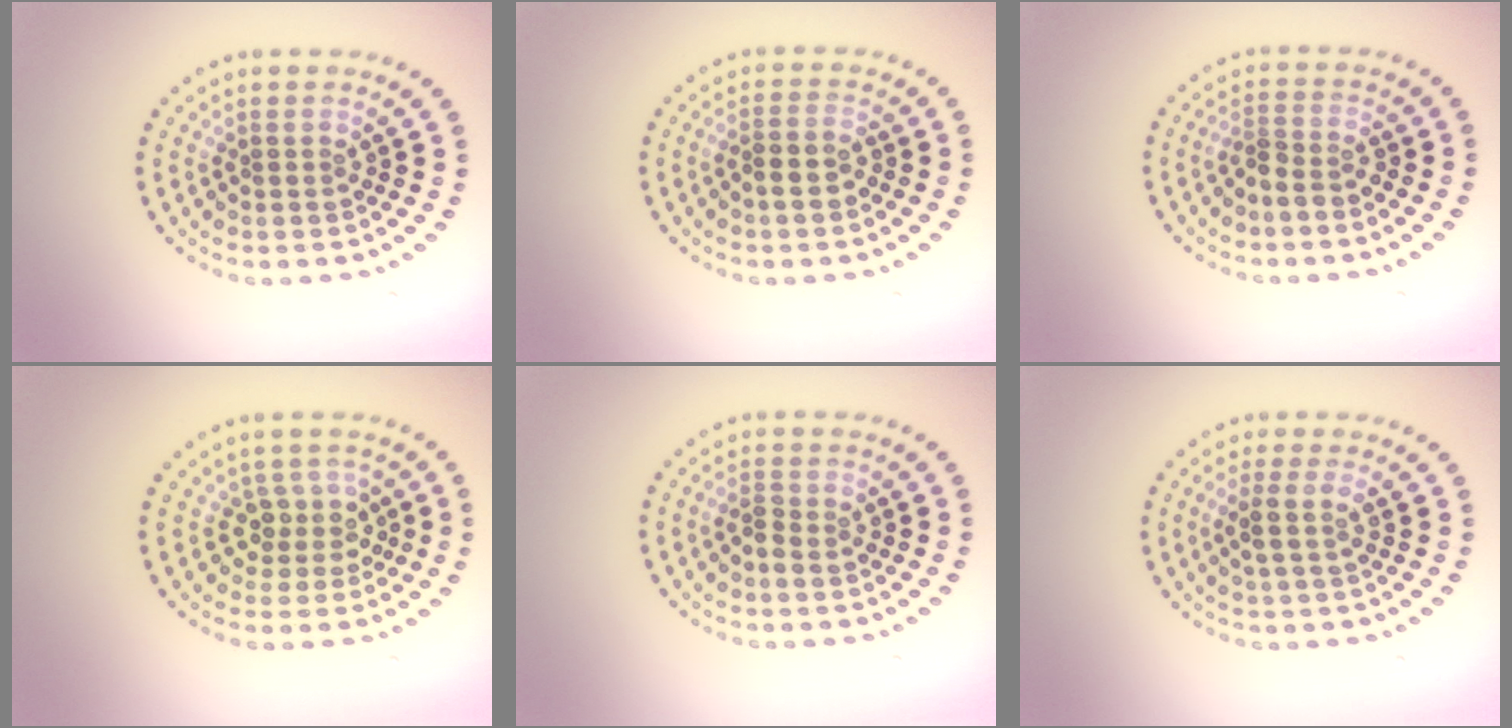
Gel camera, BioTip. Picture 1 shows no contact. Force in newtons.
{"total": 1.5, "press": 1.3, "slide": 0.6}
{"total": 2.0, "press": 1.4, "slide": 1.4}
{"total": 2.4, "press": 1.8, "slide": 1.5}
{"total": 1.2, "press": 1.2, "slide": 0.3}
{"total": 2.0, "press": 1.5, "slide": 1.3}